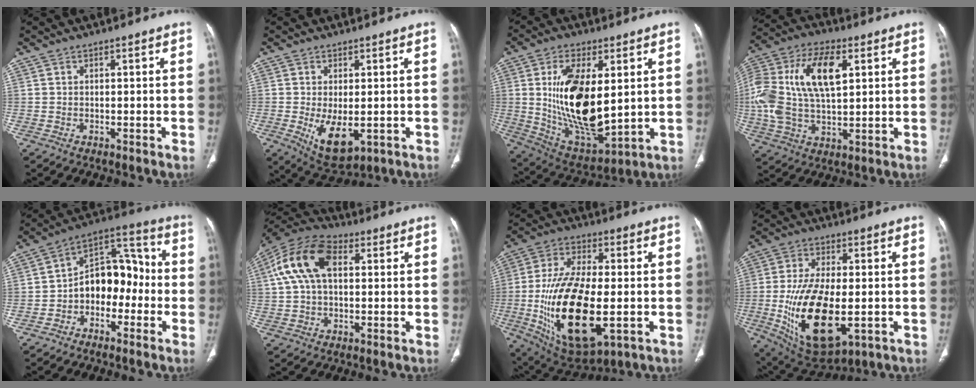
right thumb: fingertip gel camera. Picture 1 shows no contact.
{"total": 8.3, "force": [-1.7, 4.2, 6.9], "torque": [-0.110, -0.020, -0.011]}
{"total": 20.6, "force": [2.8, 9.9, 17.9], "torque": [-0.311, -0.027, 0.067]}
{"total": 19.5, "force": [4.0, 9.9, 16.3], "torque": [-0.340, 0.014, 0.067]}
{"total": 12.9, "force": [-2.6, 8.8, 9.1], "torque": [-0.099, 0.054, -0.056]}
{"total": 13.5, "force": [3.0, 8.1, 10.3], "torque": [-0.208, 0.032, 0.050]}
{"total": 23.5, "force": [-3.9, 10.5, 20.7], "torque": [-0.408, -0.010, -0.047]}
{"total": 19.3, "force": [-3.6, 9.3, 16.6], "torque": [-0.309, -0.014, -0.040]}